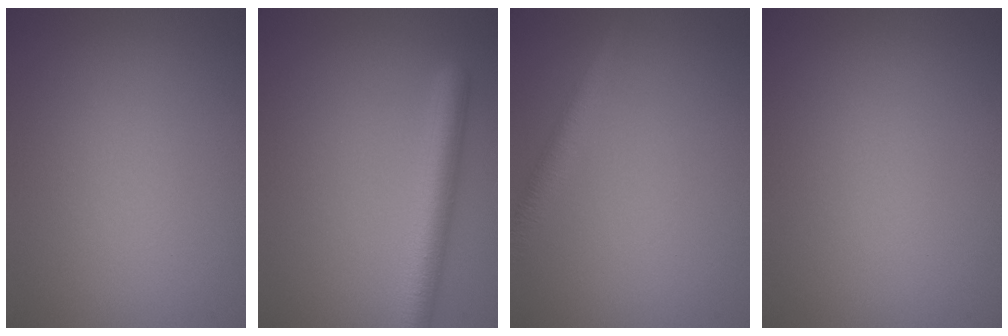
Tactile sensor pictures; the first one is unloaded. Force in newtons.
{"total": 4.8, "press": 4.8, "slide": 0.2}
{"total": 2.4, "press": 2.4, "slide": 0.0}
{"total": 0.0}